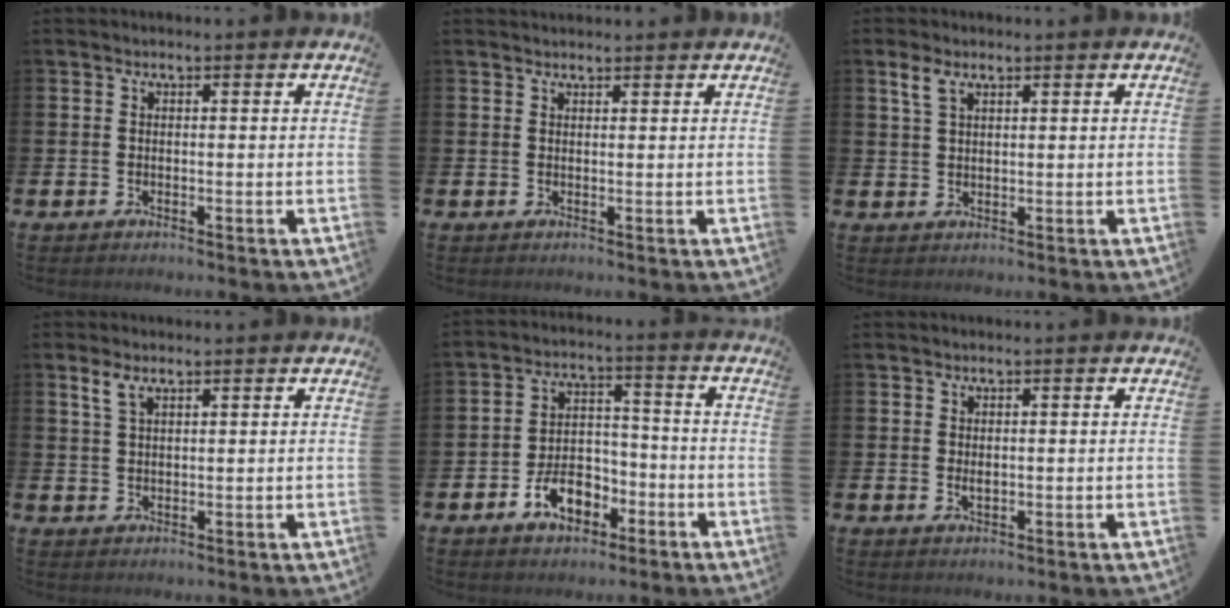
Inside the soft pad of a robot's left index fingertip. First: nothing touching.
{"total": 1.3, "force": [1.3, 0.3, 0.0], "torque": [0.011, -0.002, 0.022]}
{"total": 2.9, "force": [2.0, 1.3, 1.7], "torque": [-0.029, 0.003, 0.033]}
{"total": 2.7, "force": [1.9, 1.1, 1.6], "torque": [-0.025, 0.002, 0.031]}
{"total": 6.3, "force": [-3.4, 4.0, 3.6], "torque": [-0.047, 0.013, -0.065]}
{"total": 1.0, "force": [0.4, 0.5, 0.8], "torque": [-0.011, 0.003, 0.006]}